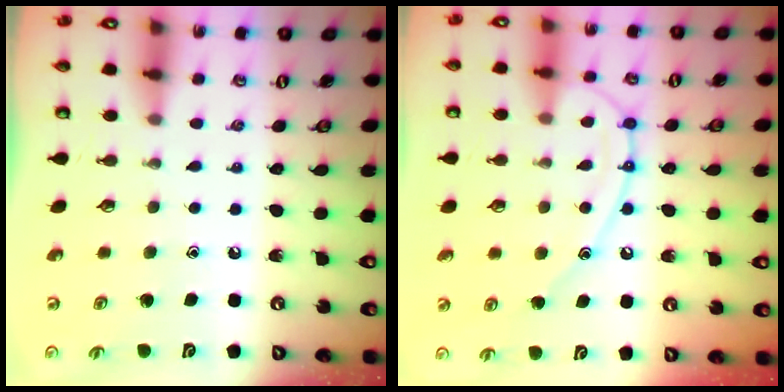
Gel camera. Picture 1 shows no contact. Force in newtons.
{"total": 13.7, "press": 13.6, "slide": 1.3}